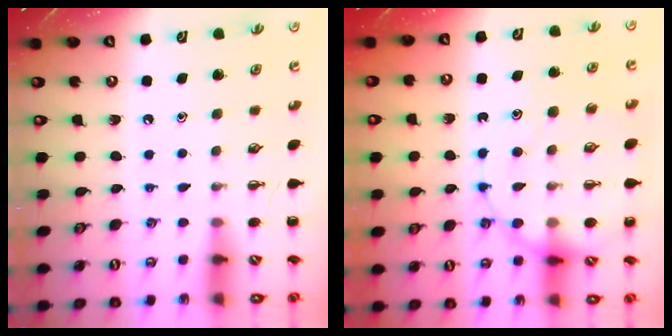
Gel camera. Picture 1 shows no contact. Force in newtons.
{"total": 16.8, "press": 16.7, "slide": 2.3}